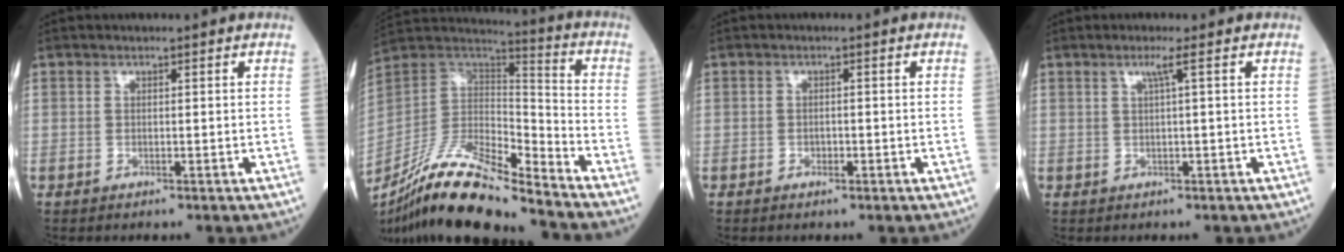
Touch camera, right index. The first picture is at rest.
{"total": 18.4, "force": [-15.0, 2.3, 10.5], "torque": [-0.213, 0.004, -0.278]}
{"total": 0.9, "force": [-0.5, 0.6, 0.6], "torque": [-0.012, 0.002, -0.003]}
{"total": 1.7, "force": [0.6, -0.6, 1.4], "torque": [-0.033, 0.000, 0.016]}